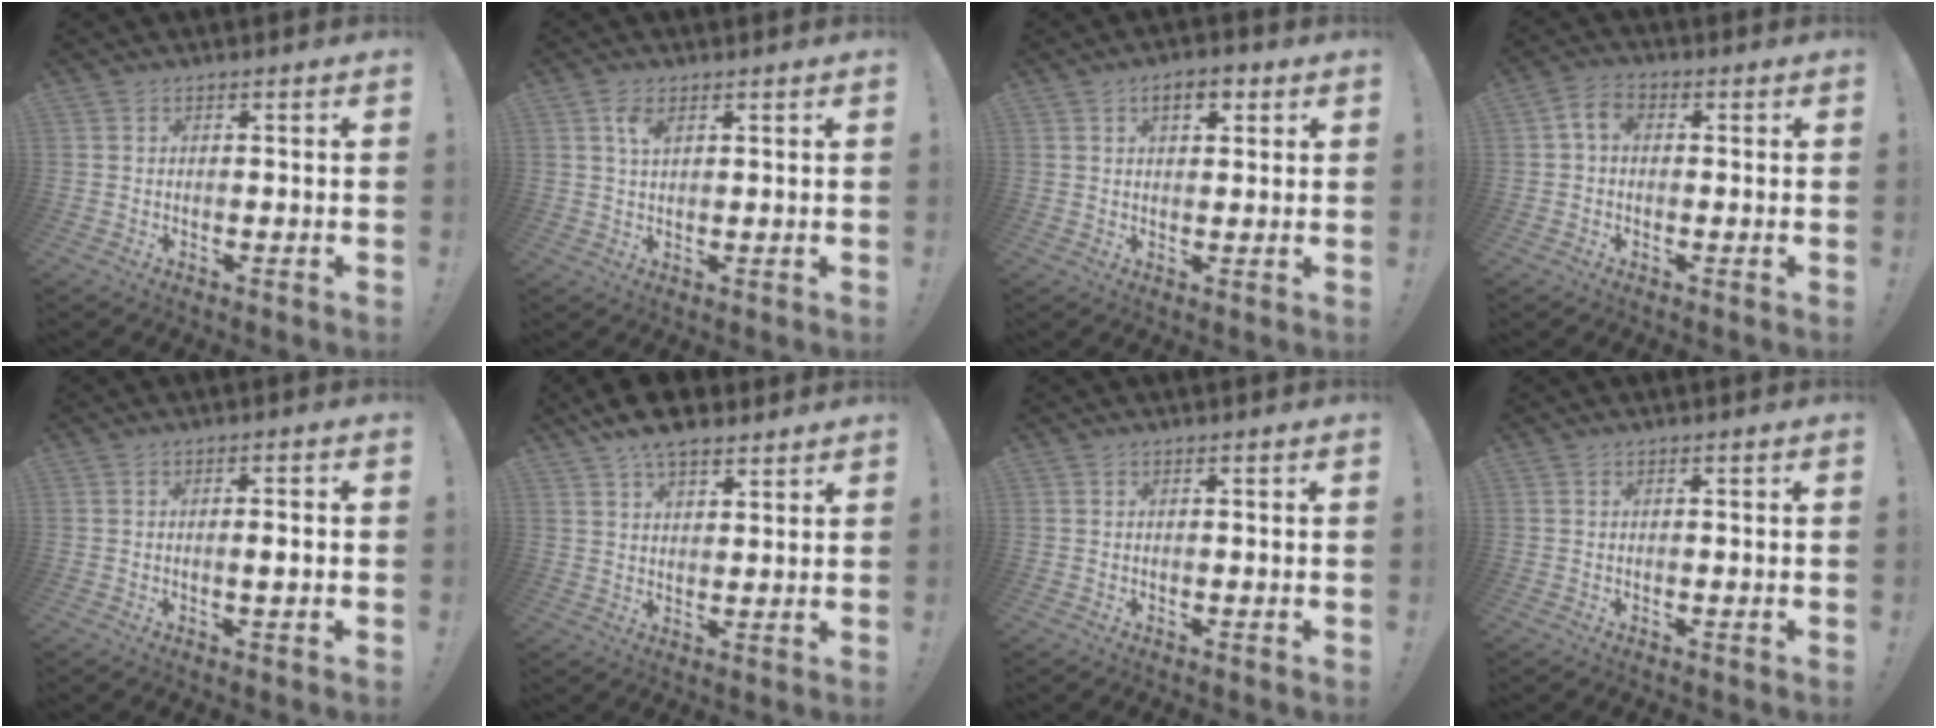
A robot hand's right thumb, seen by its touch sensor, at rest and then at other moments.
{"total": 3.7, "force": [1.7, 2.0, 2.6], "torque": [-0.042, -0.003, 0.028]}
{"total": 5.2, "force": [2.4, 2.8, 3.7], "torque": [-0.054, 0.002, 0.039]}
{"total": 4.9, "force": [0.6, 3.3, 3.6], "torque": [-0.075, 0.008, 0.013]}
{"total": 2.6, "force": [-0.3, 0.0, 2.5], "torque": [-0.030, -0.007, -0.011]}
{"total": 8.7, "force": [6.5, 4.1, 4.2], "torque": [-0.062, -0.030, 0.120]}
{"total": 0.0}
{"total": 0.0}